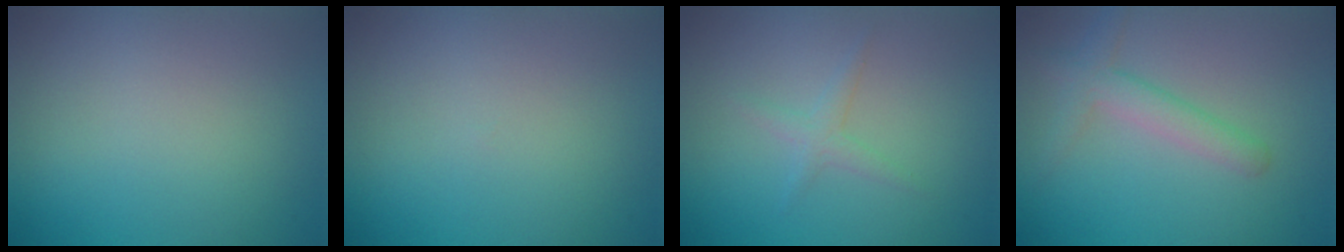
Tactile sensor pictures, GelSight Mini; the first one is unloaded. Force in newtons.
{"total": 0.0}
{"total": 1.3, "press": 1.3, "slide": 0.0}
{"total": 2.8, "press": 2.8, "slide": 0.1}